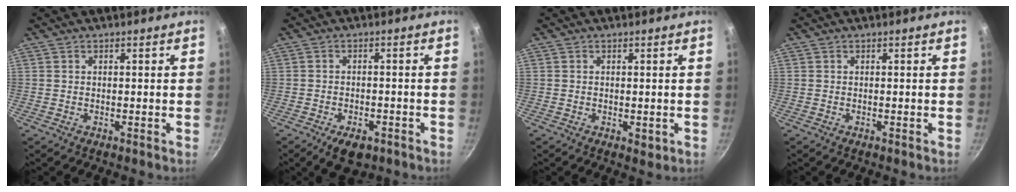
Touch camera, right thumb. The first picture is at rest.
{"total": 6.3, "force": [-3.6, 3.4, 3.9], "torque": [-0.053, 0.018, -0.046]}
{"total": 1.6, "force": [-0.2, 1.0, 1.2], "torque": [-0.016, -0.004, -0.002]}
{"total": 0.0}